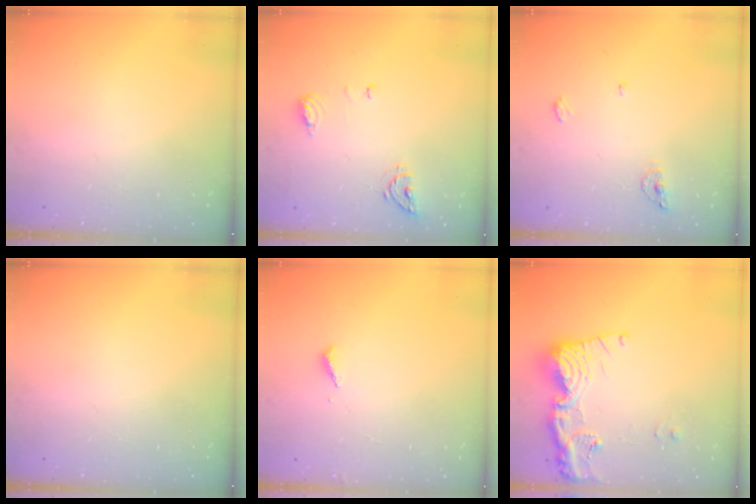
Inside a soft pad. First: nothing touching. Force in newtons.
{"total": 6.9, "press": 6.7, "slide": 1.7}
{"total": 5.7, "press": 5.7, "slide": 0.9}
{"total": 0.0}
{"total": 2.0, "press": 2.0, "slide": 0.2}
{"total": 16.6, "press": 16.5, "slide": 1.9}